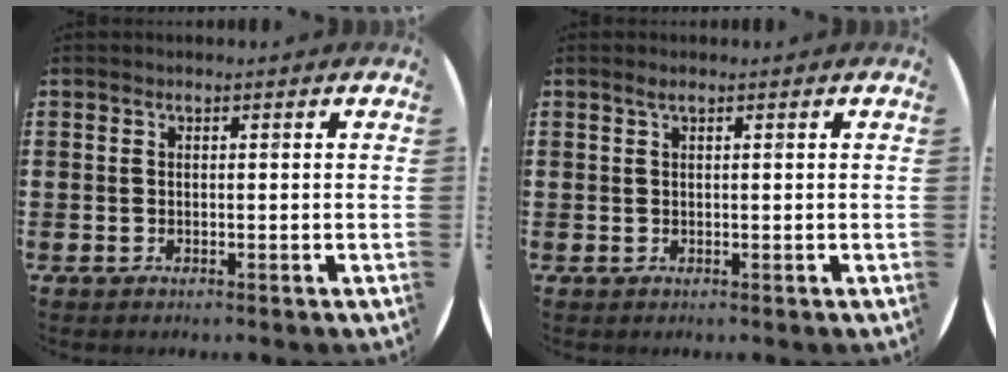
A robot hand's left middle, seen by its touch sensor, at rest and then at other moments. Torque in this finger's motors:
{"motor_torque": [0.25, -0.19, 0.01, 0.00]}